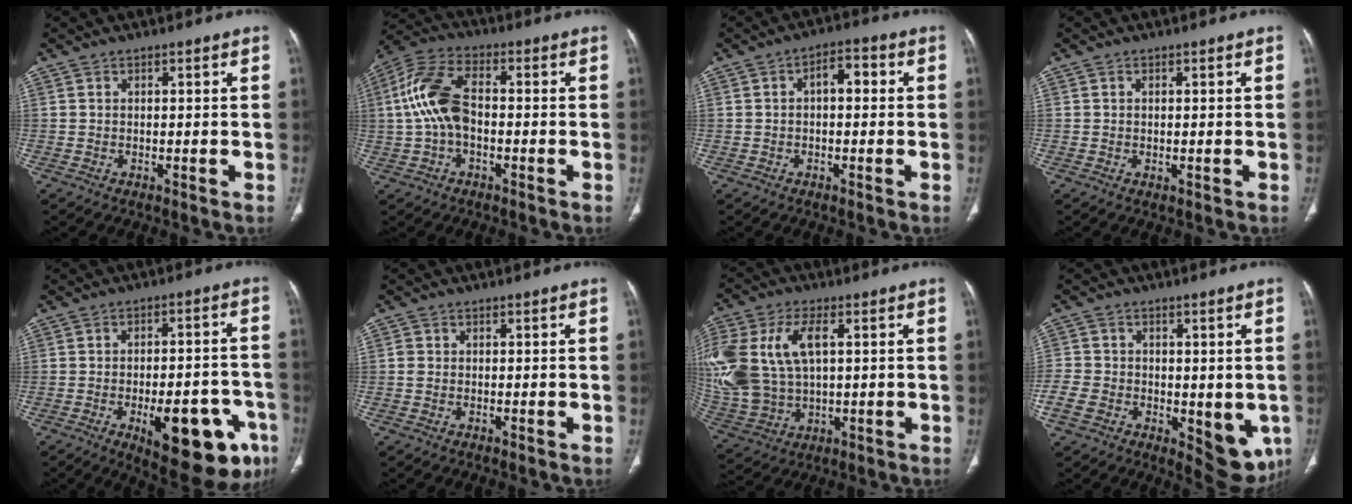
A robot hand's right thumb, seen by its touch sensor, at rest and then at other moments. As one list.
[{"total": 11.4, "force": [-0.5, 6.4, 9.4], "torque": [-0.204, 0.033, -0.014]}, {"total": 4.5, "force": [0.4, 2.5, 3.7], "torque": [-0.047, 0.017, -0.002]}, {"total": 0.6, "force": [0.0, 0.4, 0.4], "torque": [-0.010, -0.003, 0.003]}, {"total": 19.4, "force": [-8.1, 7.8, 15.8], "torque": [-0.153, 0.029, -0.094]}, {"total": 1.0, "force": [-0.1, 0.9, 0.4], "torque": [-0.004, 0.002, 0.001]}, {"total": 22.2, "force": [4.6, 13.6, 17.0], "torque": [-0.414, 0.012, 0.098]}, {"total": 14.3, "force": [-3.6, 9.1, 10.5], "torque": [-0.131, -0.006, -0.049]}]